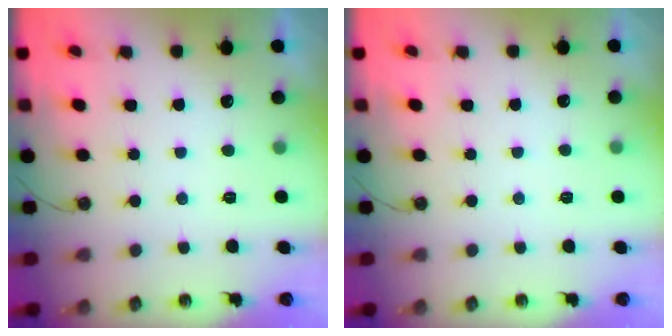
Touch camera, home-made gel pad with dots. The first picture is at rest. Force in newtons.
{"total": 2.0, "press": 1.9, "slide": 0.5}